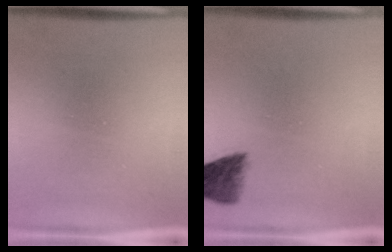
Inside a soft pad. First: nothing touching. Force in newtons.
{"total": 5.0}